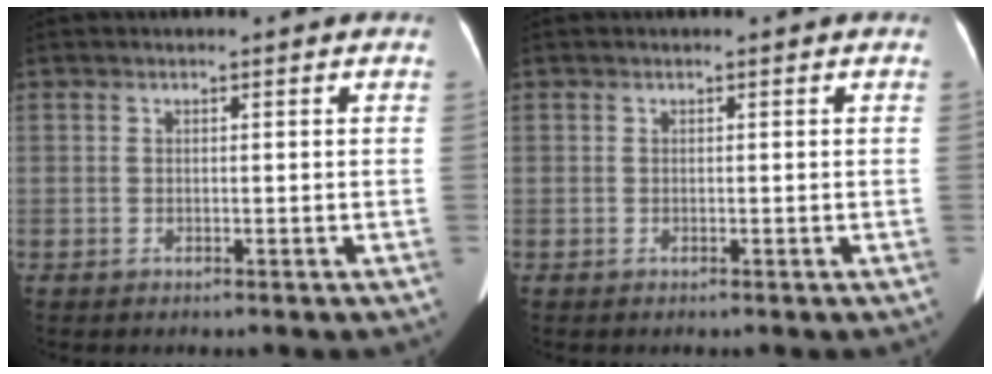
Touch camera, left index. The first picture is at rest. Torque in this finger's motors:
{"motor_torque": [0.00, 0.04, 0.01, 0.01]}